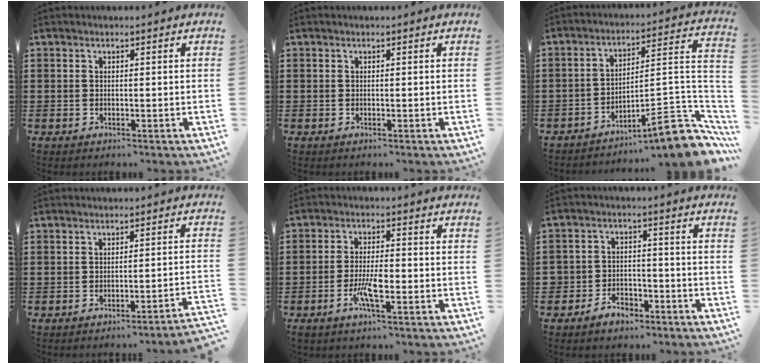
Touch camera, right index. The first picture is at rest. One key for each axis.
{"total": 0.0}
{"total": 10.1, "fx": -7.3, "fy": 2.5, "fz": 6.6, "tx": -0.078, "ty": 0.010, "tz": -0.137}
{"total": 2.3, "fx": -2.0, "fy": -0.5, "fz": 1.1, "tx": -0.020, "ty": -0.004, "tz": -0.041}
{"total": 5.1, "fx": -2.1, "fy": 1.0, "fz": 4.6, "tx": -0.103, "ty": -0.008, "tz": -0.044}
{"total": 3.7, "fx": -3.1, "fy": 1.9, "fz": 0.6, "tx": -0.016, "ty": 0.012, "tz": -0.062}